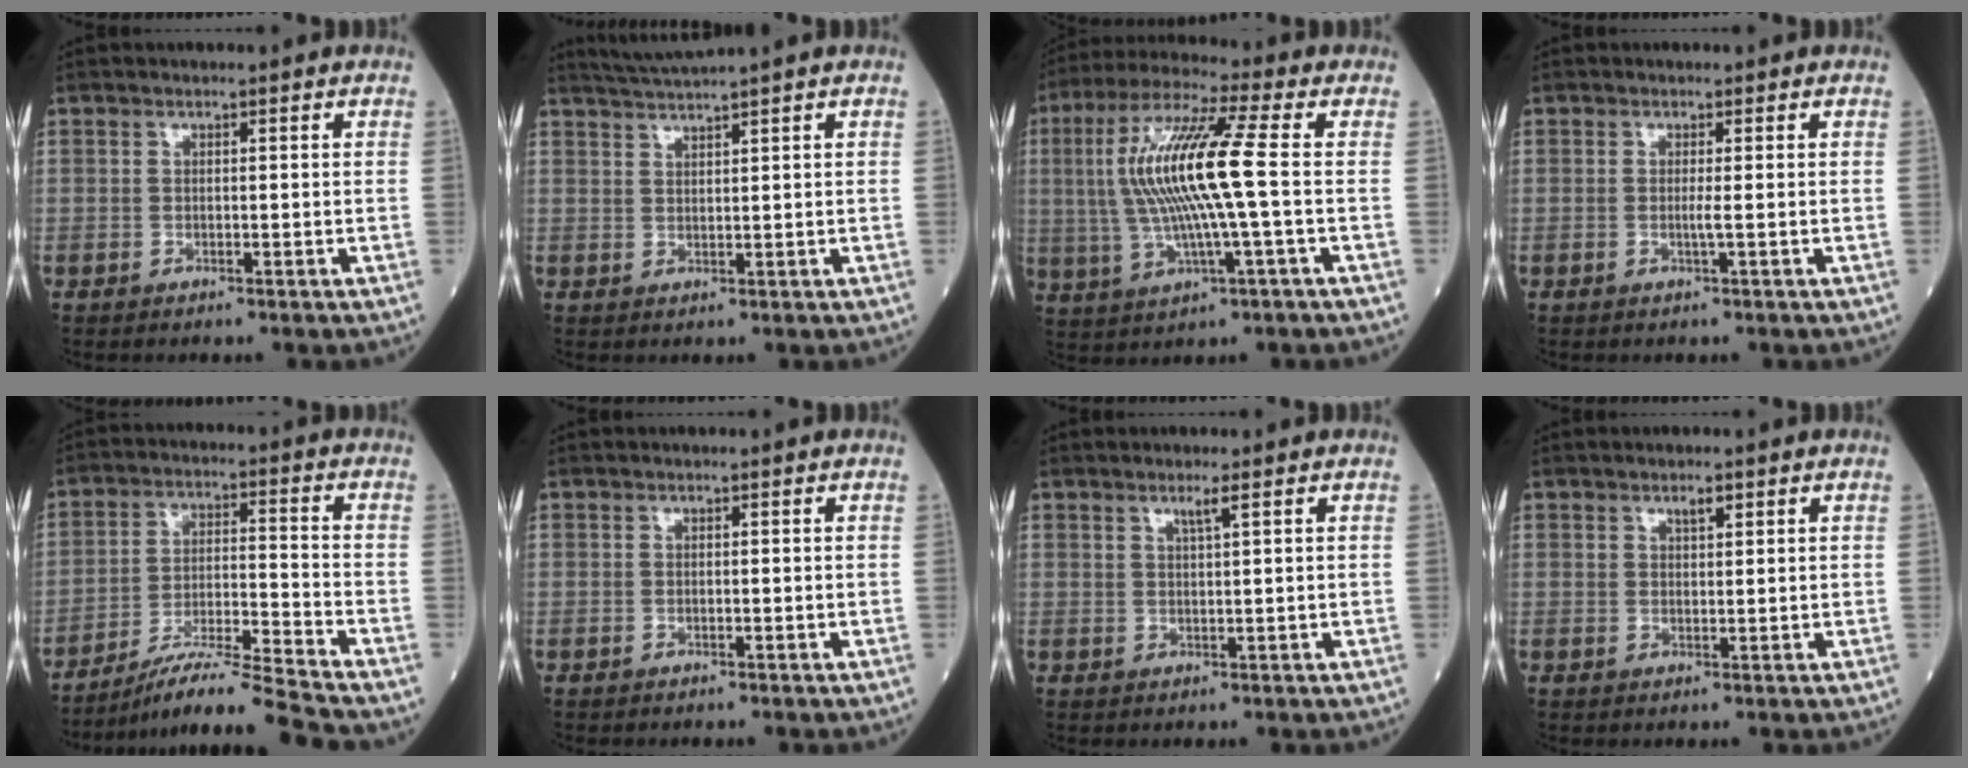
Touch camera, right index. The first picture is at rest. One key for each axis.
{"total": 3.5, "fx": 3.1, "fy": -1.5, "fz": 0.6, "tx": -0.017, "ty": -0.001, "tz": 0.067}
{"total": 14.4, "fx": 0.7, "fy": 0.6, "fz": 14.4, "tx": -0.300, "ty": 0.014, "tz": 0.012}
{"total": 0.9, "fx": -0.1, "fy": -0.4, "fz": 0.8, "tx": -0.012, "ty": 0.000, "tz": -0.004}
{"total": 10.8, "fx": -9.8, "fy": -2.3, "fz": 4.0, "tx": -0.070, "ty": -0.001, "tz": -0.172}
{"total": 0.0}
{"total": 1.7, "fx": 1.1, "fy": -0.2, "fz": 1.3, "tx": -0.028, "ty": 0.000, "tz": 0.024}
{"total": 1.8, "fx": 1.2, "fy": 0.6, "fz": 1.1, "tx": -0.021, "ty": 0.000, "tz": 0.023}